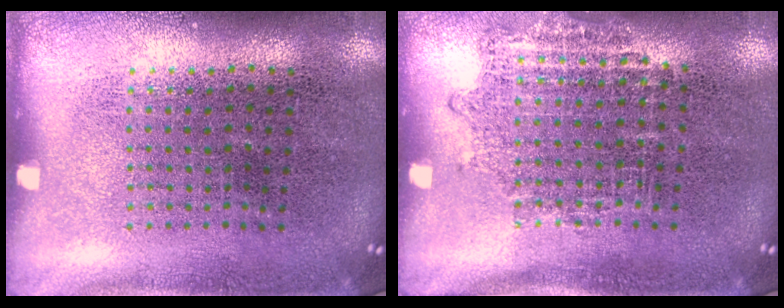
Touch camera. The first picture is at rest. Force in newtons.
{"total": 0.9, "press": 0.9, "slide": 0.2}